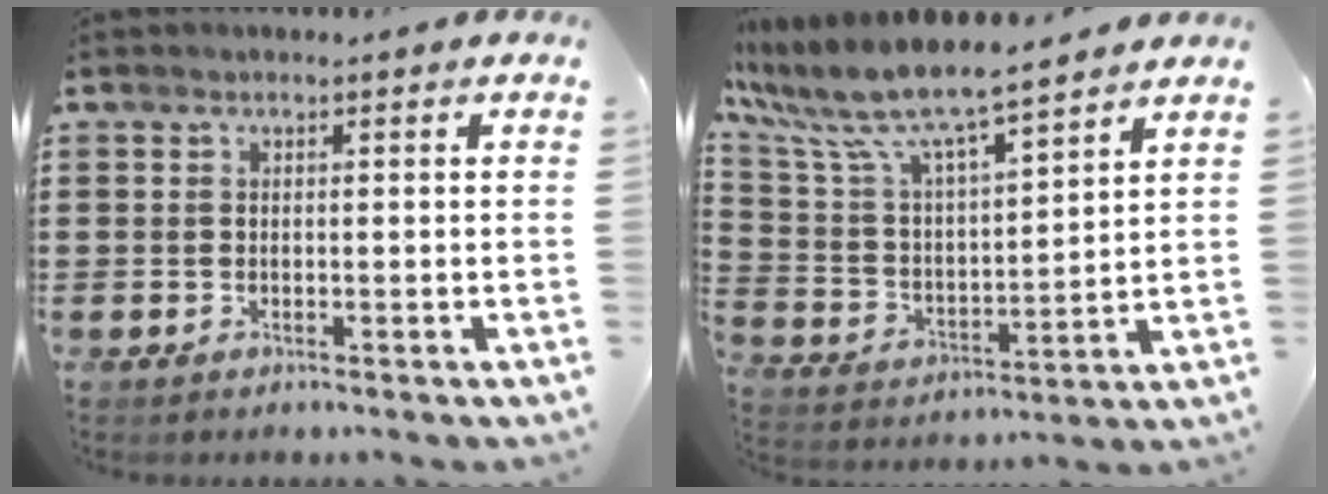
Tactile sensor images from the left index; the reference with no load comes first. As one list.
[{"total": 8.7, "force": [7.4, 1.1, 4.3], "torque": [-0.116, -0.045, 0.125]}]